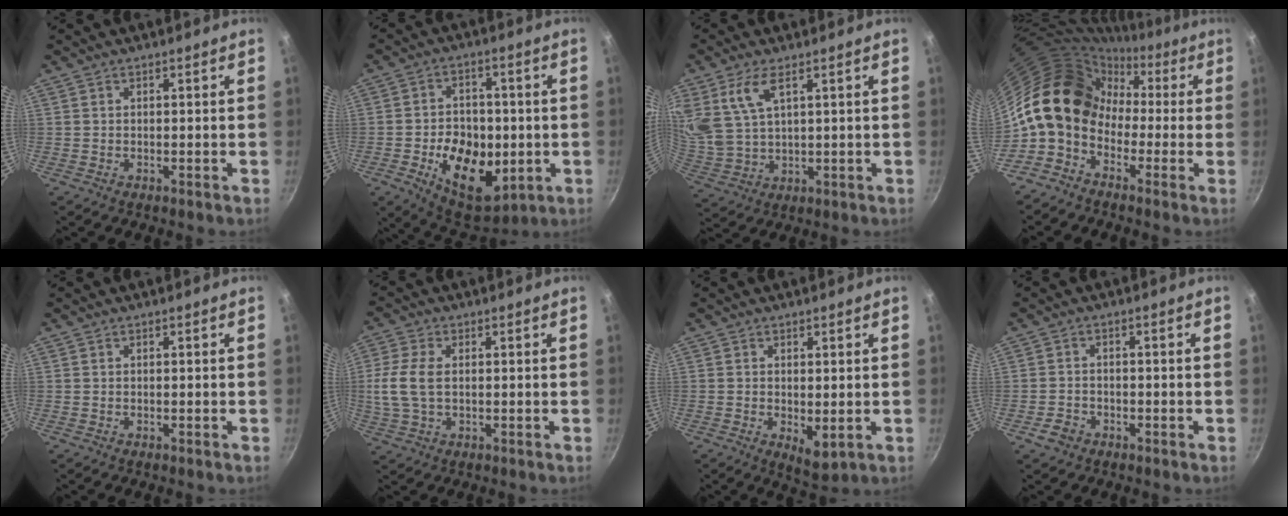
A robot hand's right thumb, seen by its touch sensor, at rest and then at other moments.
{"total": 16.4, "force": [-3.3, 10.9, 11.8], "torque": [-0.139, 0.003, -0.039]}
{"total": 8.9, "force": [4.2, 4.4, 6.5], "torque": [-0.128, -0.023, 0.098]}
{"total": 14.7, "force": [-1.3, 11.7, 8.8], "torque": [-0.112, 0.045, -0.045]}
{"total": 0.0}
{"total": 8.0, "force": [0.5, 4.9, 6.3], "torque": [-0.140, 0.006, 0.007]}
{"total": 4.5, "force": [-0.1, 2.3, 3.8], "torque": [-0.053, -0.017, 0.004]}
{"total": 3.1, "force": [-1.8, 2.2, 1.1], "torque": [-0.019, 0.022, -0.030]}